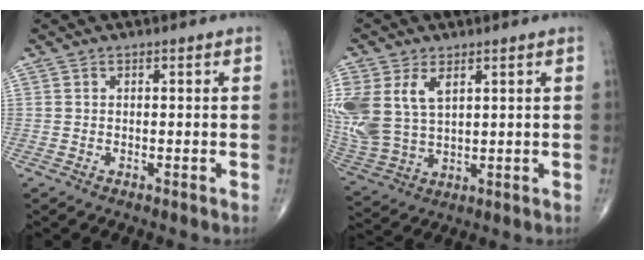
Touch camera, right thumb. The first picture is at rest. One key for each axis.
{"total": 15.2, "fx": 4.9, "fy": 9.8, "fz": 10.5, "tx": -0.254, "ty": -0.004, "tz": 0.113}